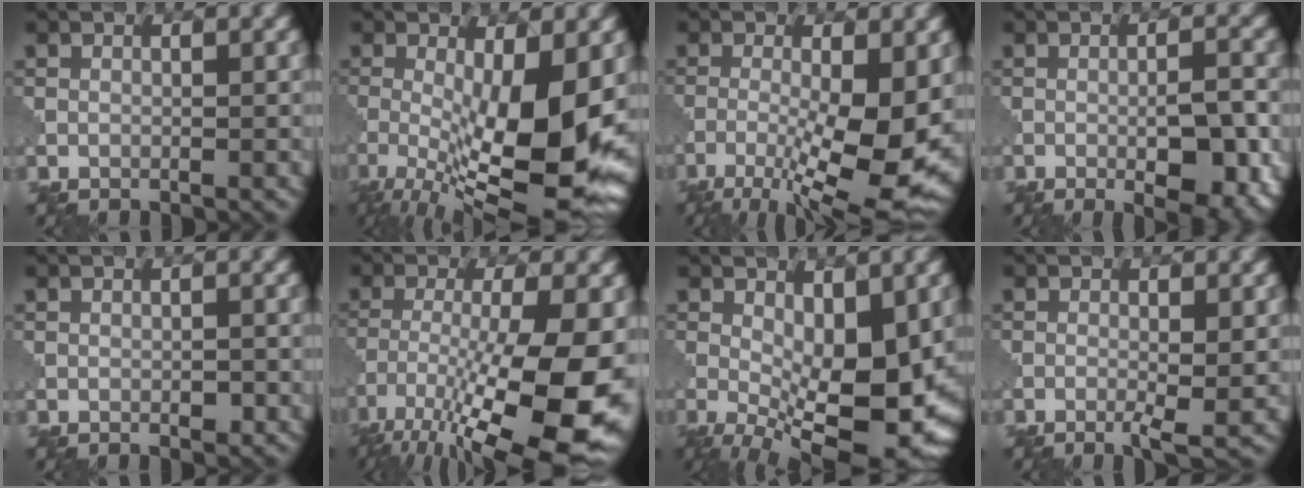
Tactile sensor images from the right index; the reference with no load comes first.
{"total": 13.3, "force": [-2.4, 4.1, 12.4], "torque": [-0.197, -0.018, -0.036]}
{"total": 11.4, "force": [-3.1, 3.4, 10.4], "torque": [-0.180, -0.021, -0.046]}
{"total": 6.7, "force": [-1.9, 2.2, 6.1], "torque": [-0.088, -0.006, -0.022]}
{"total": 0.8, "force": [-0.2, 0.4, 0.7], "torque": [-0.011, 0.002, -0.003]}
{"total": 15.4, "force": [-7.3, 4.6, 12.7], "torque": [-0.229, -0.022, -0.116]}
{"total": 11.6, "force": [-0.9, 5.0, 10.5], "torque": [-0.163, -0.017, -0.008]}
{"total": 2.7, "force": [-0.7, 0.4, 2.5], "torque": [-0.046, -0.006, -0.012]}